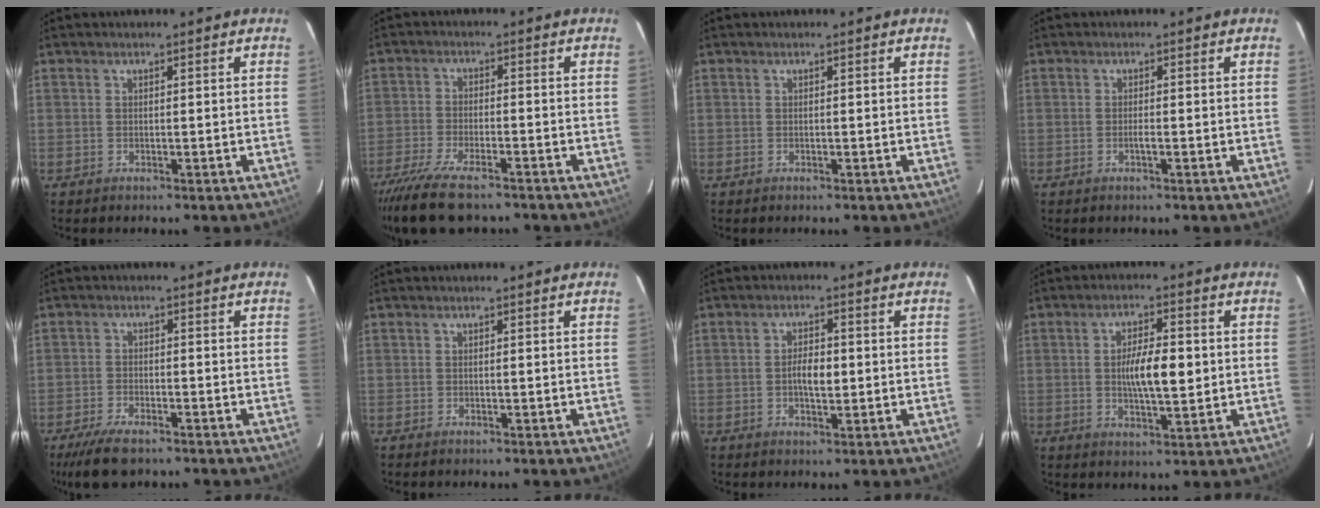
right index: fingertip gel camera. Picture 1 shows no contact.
{"total": 11.6, "force": [-9.3, 2.3, 6.4], "torque": [-0.109, -0.025, -0.152]}
{"total": 0.0}
{"total": 0.9, "force": [-0.4, 0.0, 0.8], "torque": [-0.016, 0.000, -0.008]}
{"total": 6.9, "force": [-5.3, 1.9, 4.0], "torque": [-0.074, -0.016, -0.092]}
{"total": 0.5, "force": [-0.5, 0.1, 0.2], "torque": [-0.009, -0.002, -0.008]}
{"total": 3.7, "force": [-0.4, 1.4, 3.4], "torque": [-0.061, 0.002, -0.007]}
{"total": 7.4, "force": [0.1, 1.9, 7.2], "torque": [-0.130, 0.004, 0.003]}